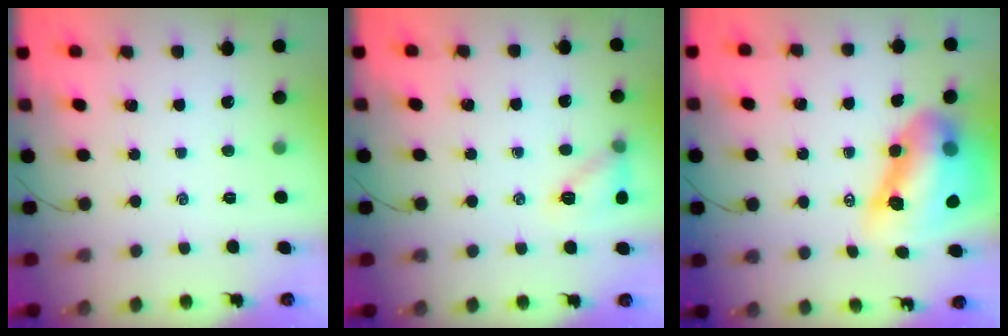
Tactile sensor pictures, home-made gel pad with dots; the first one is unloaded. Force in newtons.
{"total": 9.4, "press": 9.4, "slide": 0.7}
{"total": 16.6, "press": 16.0, "slide": 4.6}